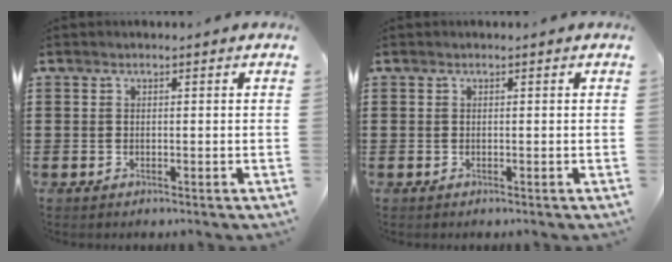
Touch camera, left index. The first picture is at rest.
{"total": 0.0}